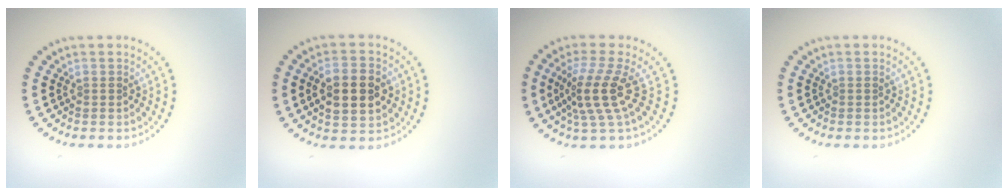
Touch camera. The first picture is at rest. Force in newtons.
{"total": 5.1, "press": 5.1, "slide": 0.3}
{"total": 3.9, "press": 2.7, "slide": 2.9}
{"total": 0.0}